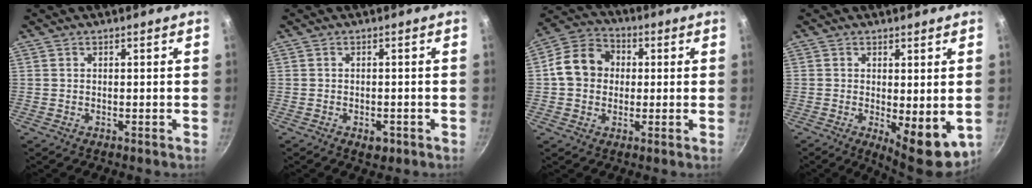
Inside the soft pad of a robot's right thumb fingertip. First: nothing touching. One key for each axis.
{"total": 2.5, "fx": -1.2, "fy": 1.4, "fz": 1.7, "tx": -0.023, "ty": 0.009, "tz": -0.012}
{"total": 10.6, "fx": 0.7, "fy": 8.9, "fz": 5.7, "tx": -0.069, "ty": 0.021, "tz": -0.009}
{"total": 9.2, "fx": -1.1, "fy": 3.5, "fz": 8.4, "tx": -0.095, "ty": -0.007, "tz": -0.003}